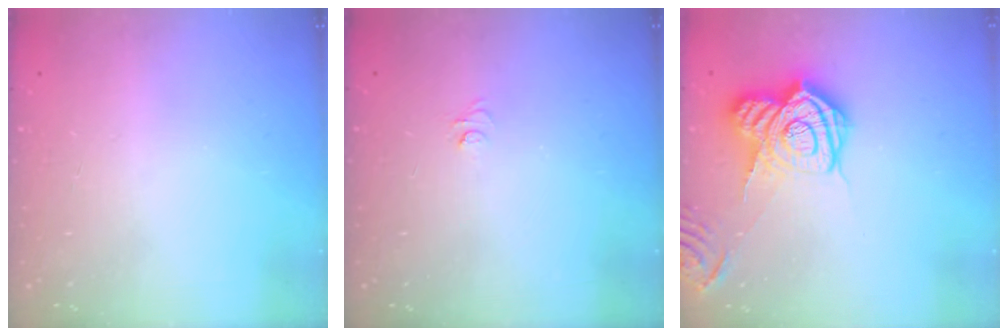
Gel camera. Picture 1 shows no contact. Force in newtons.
{"total": 4.0, "press": 4.0, "slide": 0.4}
{"total": 17.5, "press": 17.5, "slide": 1.3}